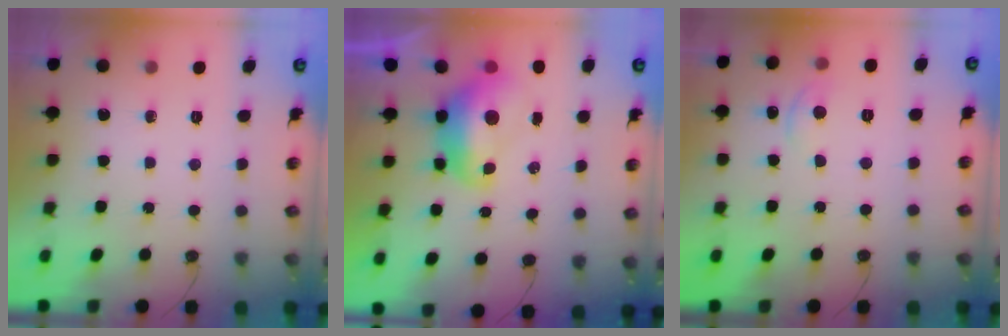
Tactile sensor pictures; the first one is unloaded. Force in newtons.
{"total": 2.4, "press": 2.4, "slide": 0.6}
{"total": 0.8, "press": 0.2, "slide": 0.8}